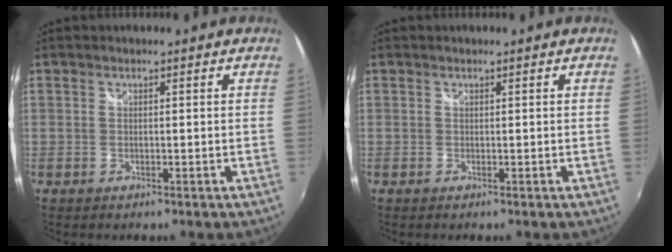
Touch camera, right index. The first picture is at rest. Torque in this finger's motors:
{"motor_torque": [-0.39, 0.27, 0.04, 0.00]}